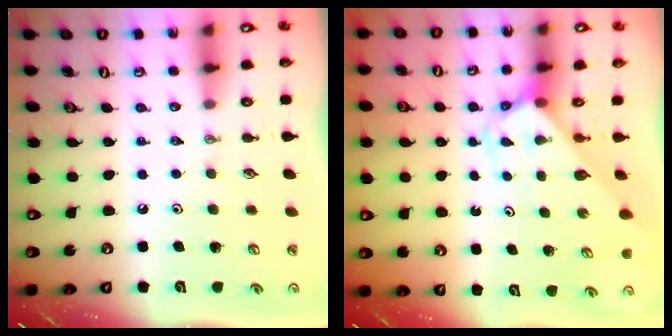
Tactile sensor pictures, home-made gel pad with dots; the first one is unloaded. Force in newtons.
{"total": 3.0, "press": 3.0, "slide": 0.2}